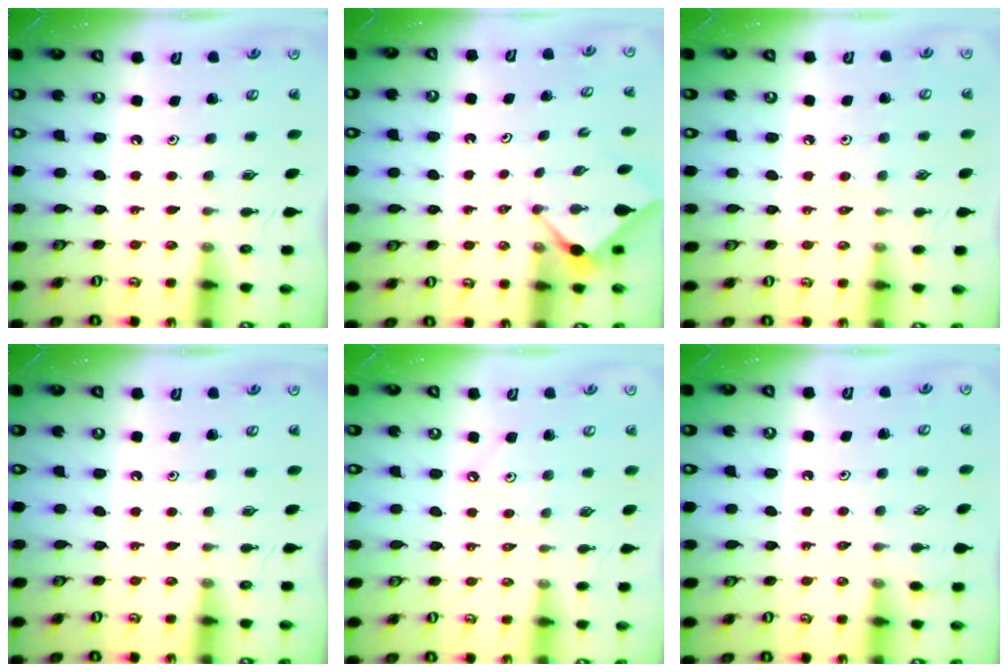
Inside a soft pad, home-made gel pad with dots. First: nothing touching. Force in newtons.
{"total": 2.9, "press": 2.9, "slide": 0.4}
{"total": 4.9, "press": 4.8, "slide": 0.8}
{"total": 0.0}
{"total": 2.0, "press": 1.9, "slide": 0.4}
{"total": 4.3, "press": 4.2, "slide": 0.8}